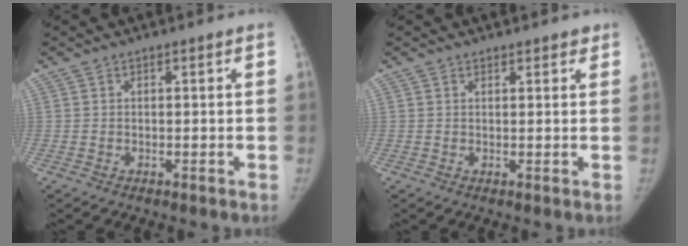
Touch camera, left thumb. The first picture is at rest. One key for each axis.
{"total": 1.4, "fx": 1.2, "fy": 0.7, "fz": 0.4, "tx": 0.008, "ty": -0.006, "tz": 0.012}